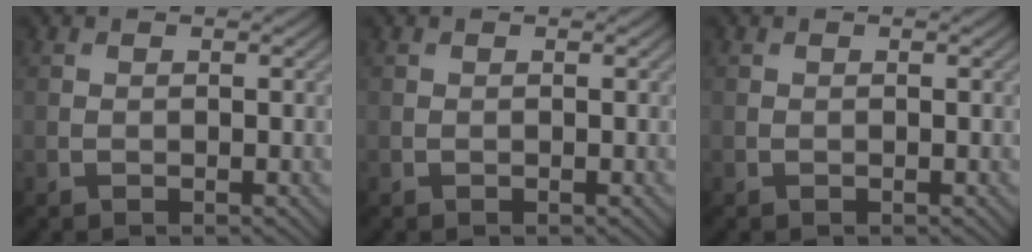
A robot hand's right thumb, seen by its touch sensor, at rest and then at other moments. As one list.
[{"total": 0.0}, {"total": 0.0}]